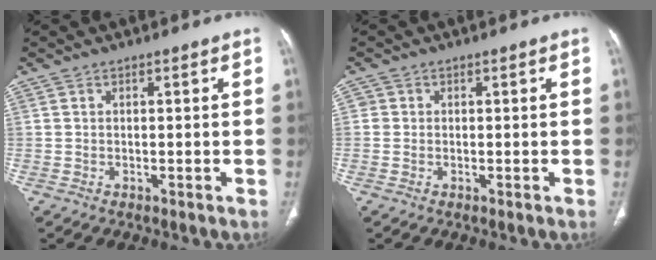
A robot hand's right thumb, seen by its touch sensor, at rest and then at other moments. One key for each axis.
{"total": 1.1, "fx": 0.0, "fy": 1.1, "fz": 0.1, "tx": 0.005, "ty": 0.003, "tz": 0.000}